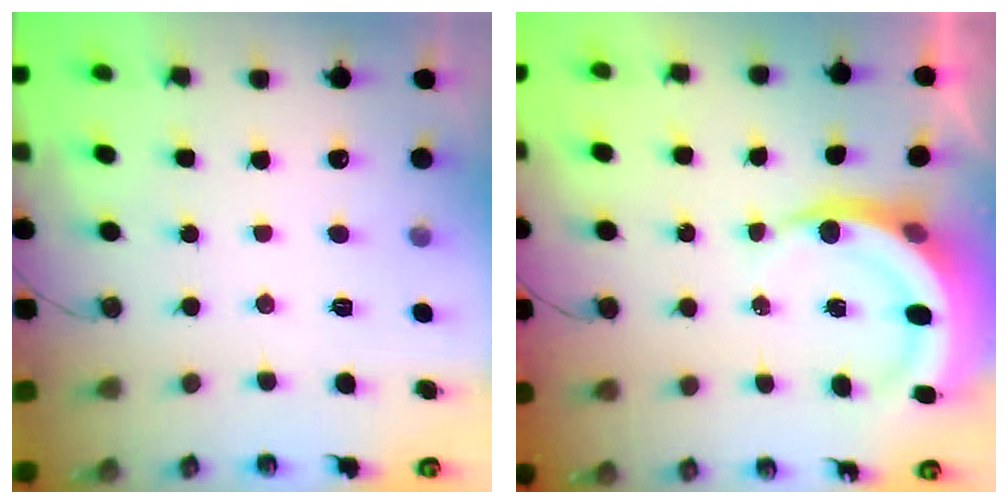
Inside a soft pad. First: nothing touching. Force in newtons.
{"total": 7.8, "press": 7.7, "slide": 1.2}